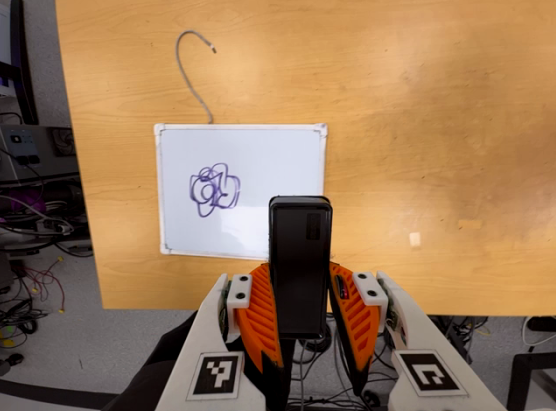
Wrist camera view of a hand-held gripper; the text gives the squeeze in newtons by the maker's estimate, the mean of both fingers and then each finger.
{"total": 6.1, "left": 4.0, "right": 8.2}